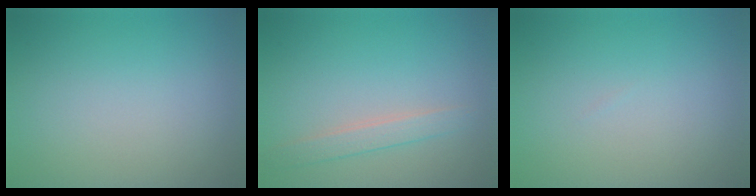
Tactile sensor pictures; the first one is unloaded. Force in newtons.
{"total": 1.8, "press": 1.8, "slide": 0.1}
{"total": 0.0}